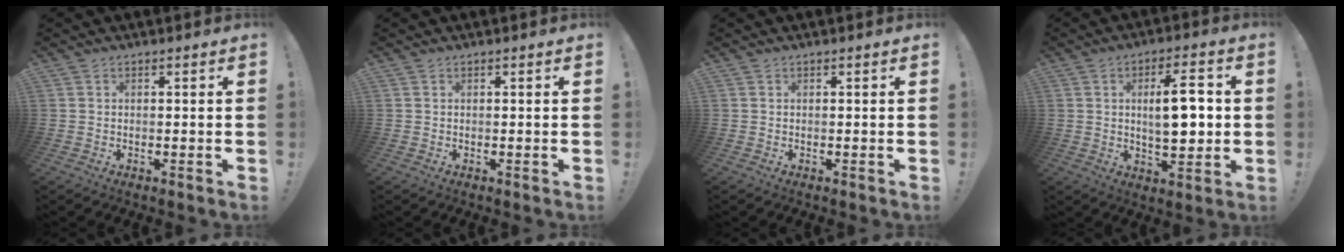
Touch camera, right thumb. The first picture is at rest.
{"total": 0.0}
{"total": 0.0}
{"total": 11.4, "force": [0.8, 4.4, 10.5], "torque": [-0.153, -0.003, 0.008]}